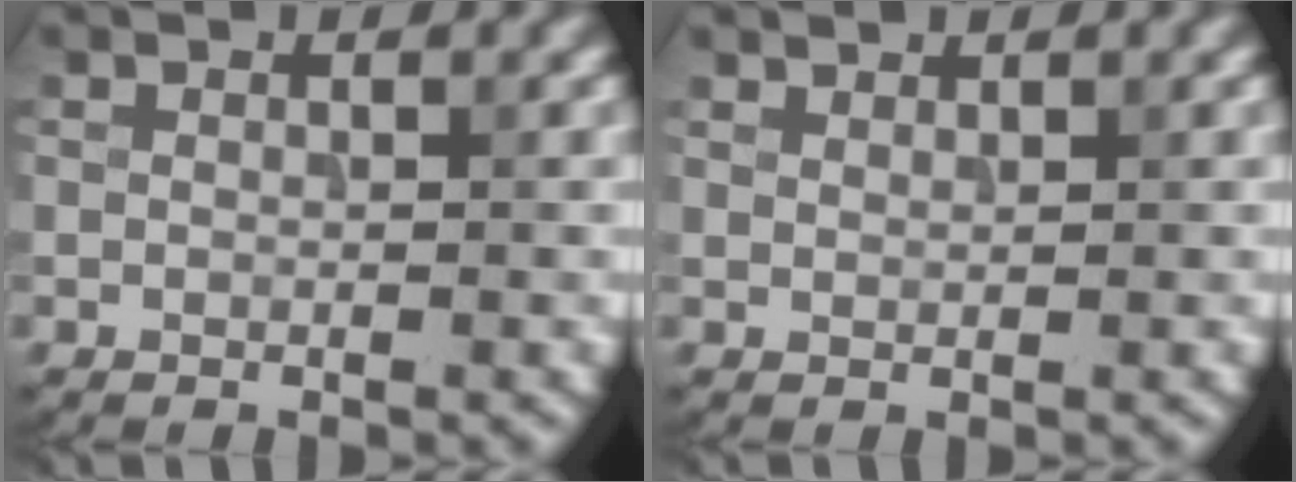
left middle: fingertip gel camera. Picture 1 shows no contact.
{"total": 1.0, "force": [1.0, 0.2, 0.0], "torque": [0.000, 0.000, 0.019]}